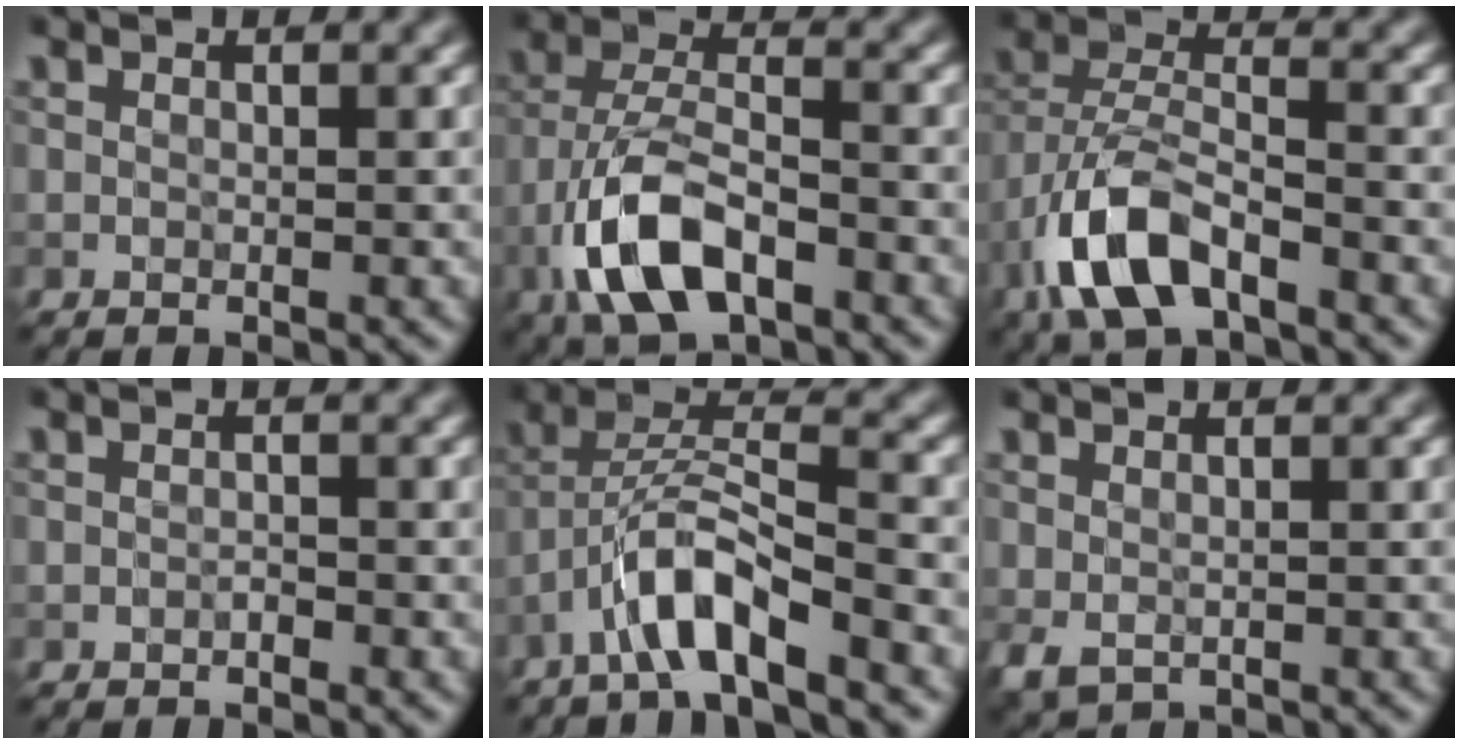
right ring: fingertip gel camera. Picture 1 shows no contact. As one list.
[{"total": 8.4, "force": [-3.8, 4.1, 6.3], "torque": [-0.133, 0.000, -0.081]}, {"total": 7.4, "force": [-3.7, 3.5, 5.4], "torque": [-0.108, 0.001, -0.080]}, {"total": 0.6, "force": [-0.4, 0.2, 0.4], "torque": [-0.006, 0.001, -0.006]}, {"total": 6.2, "force": [-3.6, 1.5, 4.8], "torque": [-0.088, 0.013, -0.070]}, {"total": 1.3, "force": [0.1, 0.9, 1.0], "torque": [-0.025, -0.006, 0.007]}]